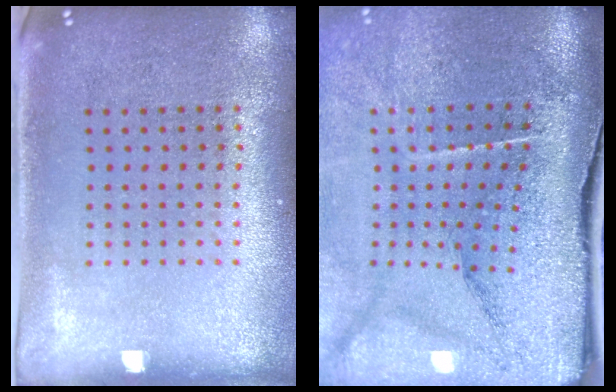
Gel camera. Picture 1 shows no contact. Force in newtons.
{"total": 4.9, "press": 3.9, "slide": 3.0}